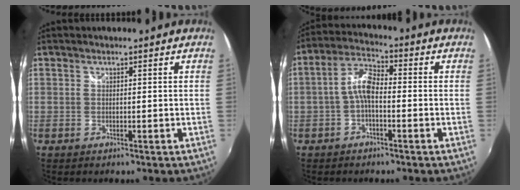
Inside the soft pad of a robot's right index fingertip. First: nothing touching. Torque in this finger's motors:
{"motor_torque": [1.03, -0.27, 0.51, 0.14]}